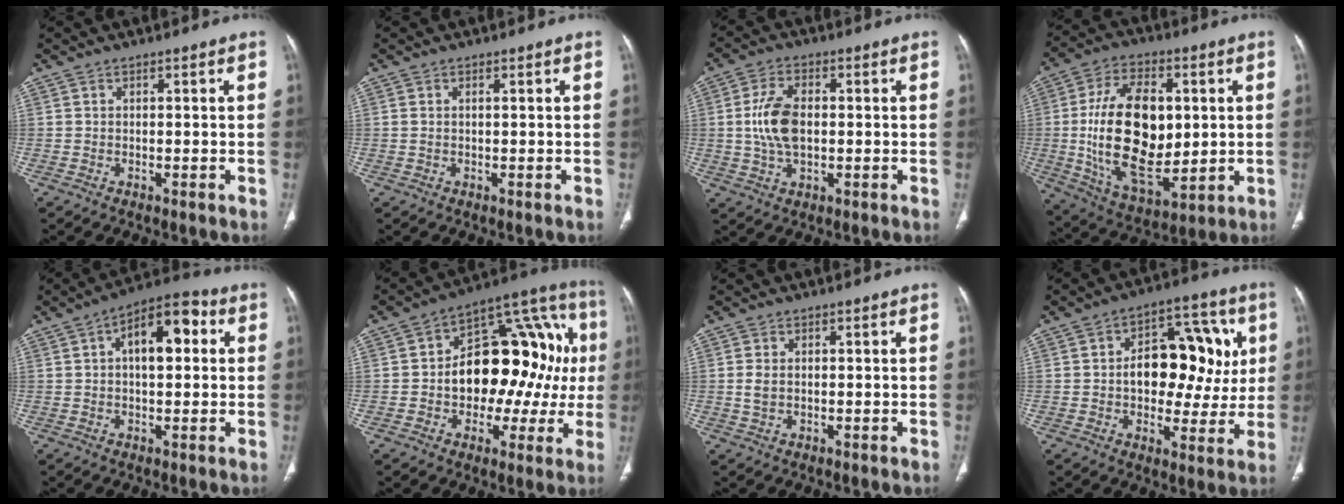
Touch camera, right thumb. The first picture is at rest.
{"total": 0.7, "force": [0.1, 0.2, 0.7], "torque": [-0.027, 0.007, 0.006]}
{"total": 8.7, "force": [0.2, 4.9, 7.2], "torque": [-0.144, 0.005, 0.005]}
{"total": 23.0, "force": [1.1, 12.8, 19.1], "torque": [-0.321, -0.014, 0.030]}
{"total": 11.0, "force": [2.3, 5.5, 9.2], "torque": [-0.122, 0.026, 0.025]}
{"total": 23.6, "force": [0.6, 14.1, 18.9], "torque": [-0.212, 0.046, 0.009]}
{"total": 2.4, "force": [0.1, 1.6, 1.8], "torque": [-0.044, 0.000, 0.003]}
{"total": 17.4, "force": [1.9, 11.1, 13.3], "torque": [-0.126, 0.027, 0.028]}